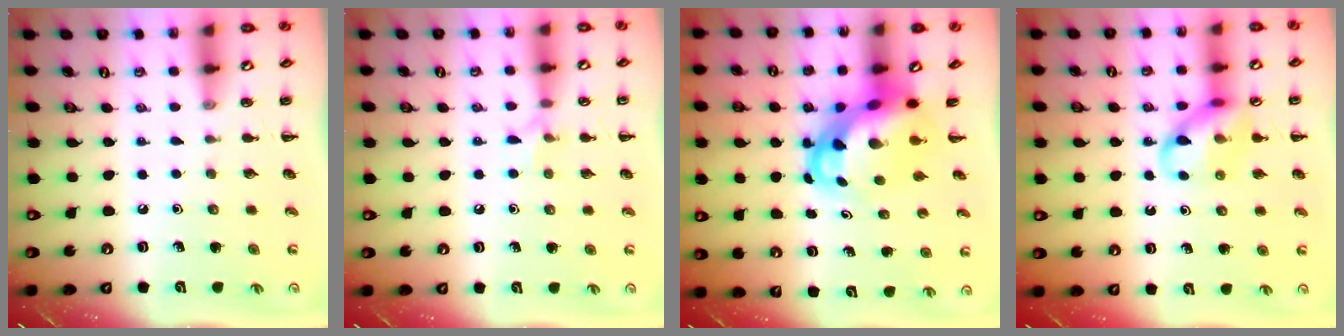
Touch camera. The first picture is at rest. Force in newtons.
{"total": 6.1, "press": 5.8, "slide": 1.9}
{"total": 6.1, "press": 5.9, "slide": 1.4}
{"total": 11.5, "press": 11.4, "slide": 1.6}